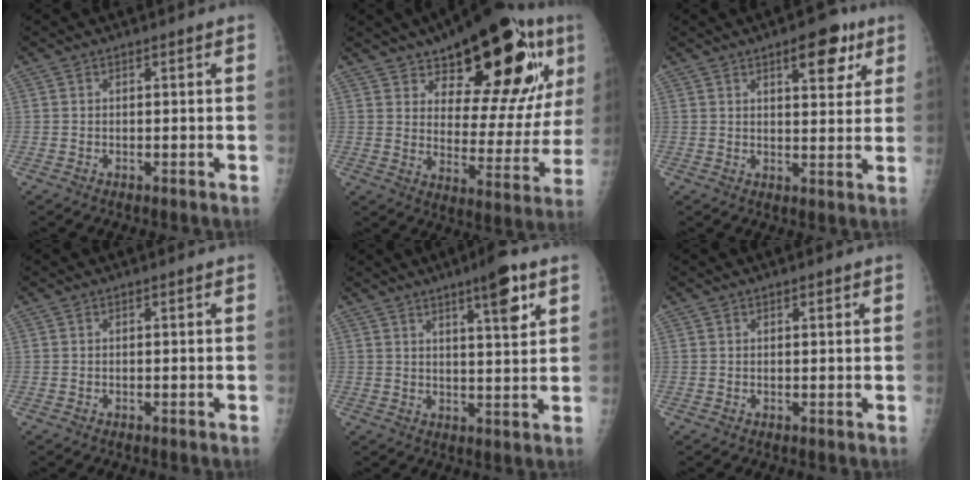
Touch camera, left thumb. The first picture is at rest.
{"total": 25.4, "force": [13.3, 10.2, 19.1], "torque": [-0.218, -0.045, 0.195]}
{"total": 8.1, "force": [4.4, 3.5, 5.9], "torque": [-0.052, -0.018, 0.055]}
{"total": 0.0}
{"total": 8.0, "force": [4.4, 1.5, 6.5], "torque": [-0.090, -0.024, 0.065]}
{"total": 0.7, "force": [0.5, 0.4, 0.4], "torque": [-0.001, -0.002, 0.006]}